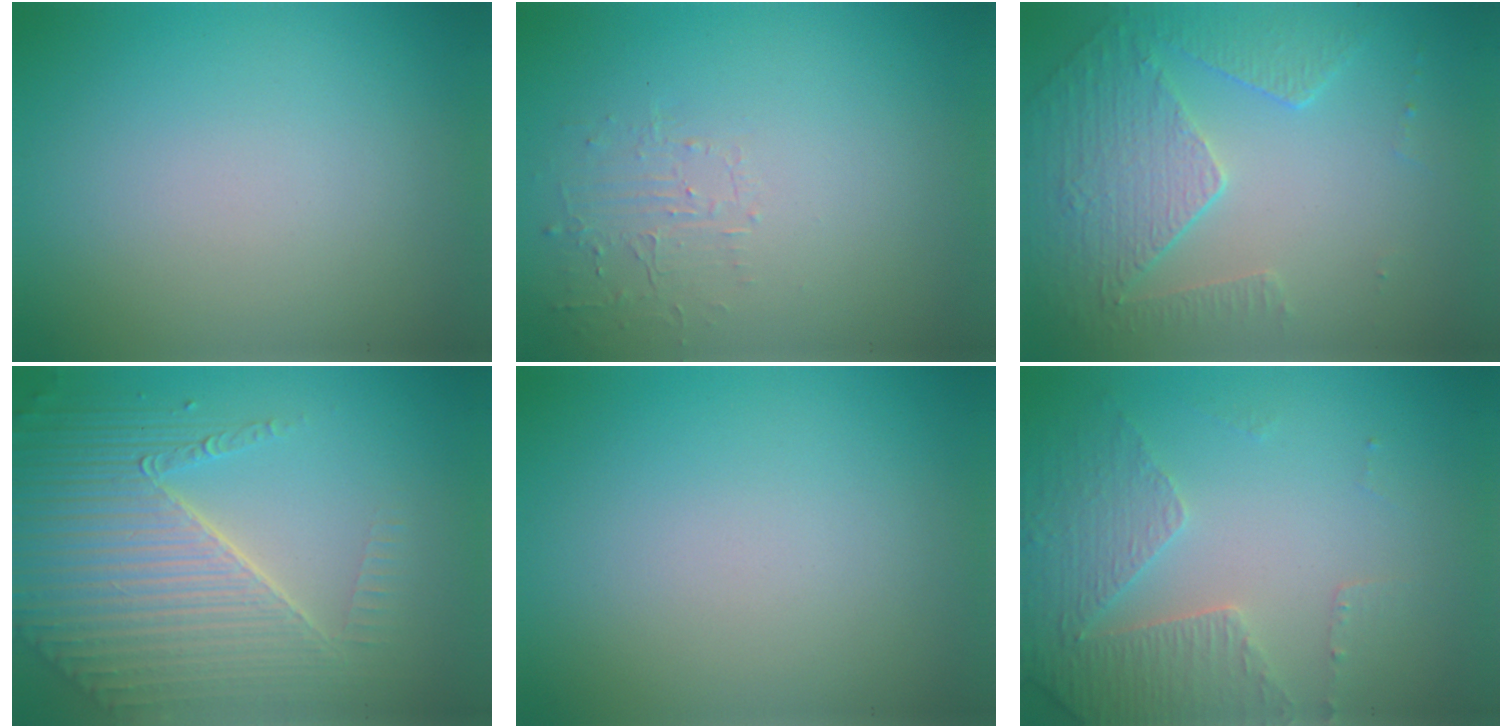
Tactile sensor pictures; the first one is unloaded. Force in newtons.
{"total": 1.5, "press": 0.1, "slide": 1.5}
{"total": 5.0, "press": 3.7, "slide": 3.4}
{"total": 7.4, "press": 5.6, "slide": 4.8}
{"total": 0.0}
{"total": 4.6, "press": 3.4, "slide": 3.2}